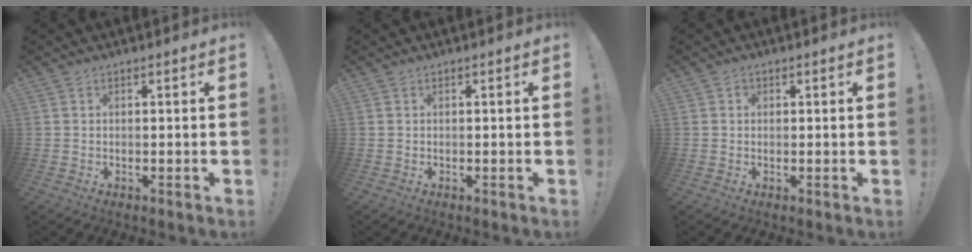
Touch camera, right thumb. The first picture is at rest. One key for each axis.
{"total": 0.0}
{"total": 1.0, "fx": 0.1, "fy": 1.0, "fz": 0.3, "tx": -0.004, "ty": 0.002, "tz": 0.001}